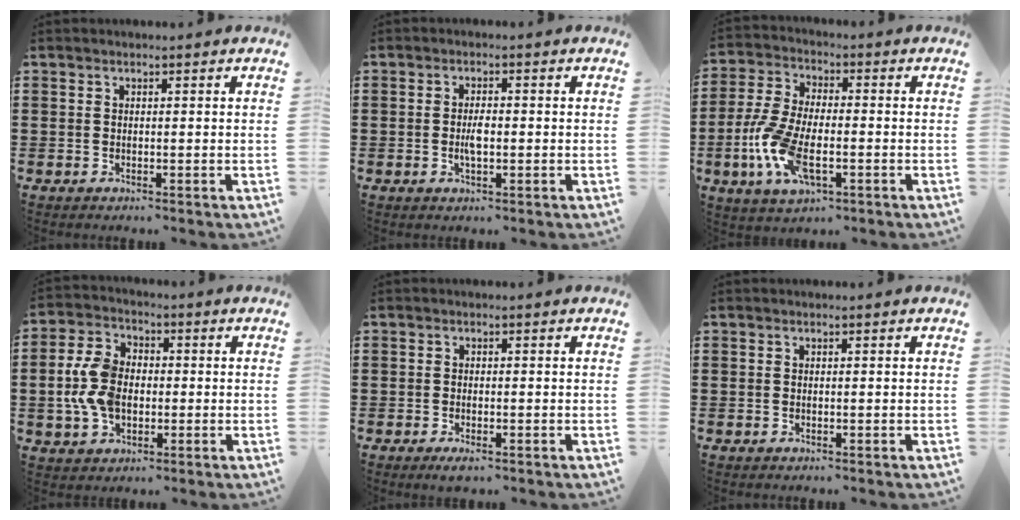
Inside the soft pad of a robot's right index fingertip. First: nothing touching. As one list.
[{"total": 2.8, "force": [-0.4, 1.0, 2.6], "torque": [-0.056, -0.001, -0.009]}, {"total": 9.7, "force": [-3.0, 4.3, 8.1], "torque": [-0.206, -0.016, -0.063]}, {"total": 8.3, "force": [-0.8, 5.8, 5.8], "torque": [-0.153, 0.004, -0.022]}, {"total": 1.0, "force": [-0.7, 0.3, 0.7], "torque": [-0.014, -0.004, -0.012]}, {"total": 0.0}]